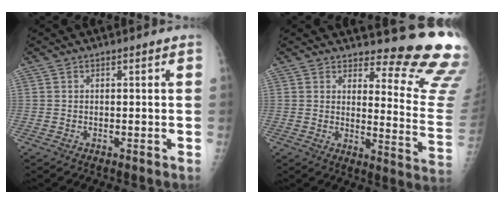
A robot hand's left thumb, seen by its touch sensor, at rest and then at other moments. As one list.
[{"total": 15.3, "force": [14.5, 1.8, 4.6], "torque": [-0.026, -0.183, 0.156]}]